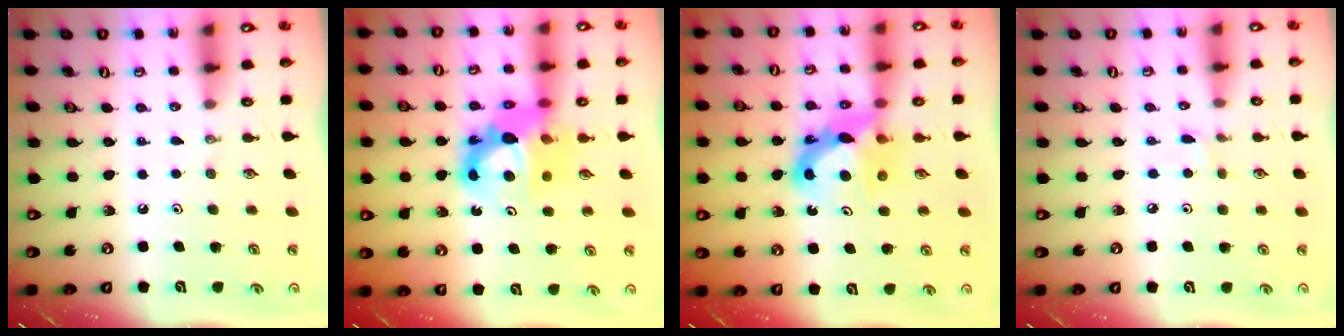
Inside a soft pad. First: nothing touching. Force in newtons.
{"total": 13.6, "press": 13.5, "slide": 1.6}
{"total": 9.4, "press": 9.4, "slide": 0.5}
{"total": 1.6, "press": 1.5, "slide": 0.2}